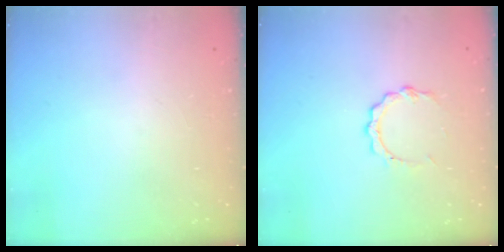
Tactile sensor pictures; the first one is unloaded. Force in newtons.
{"total": 5.3, "press": 5.3, "slide": 0.5}